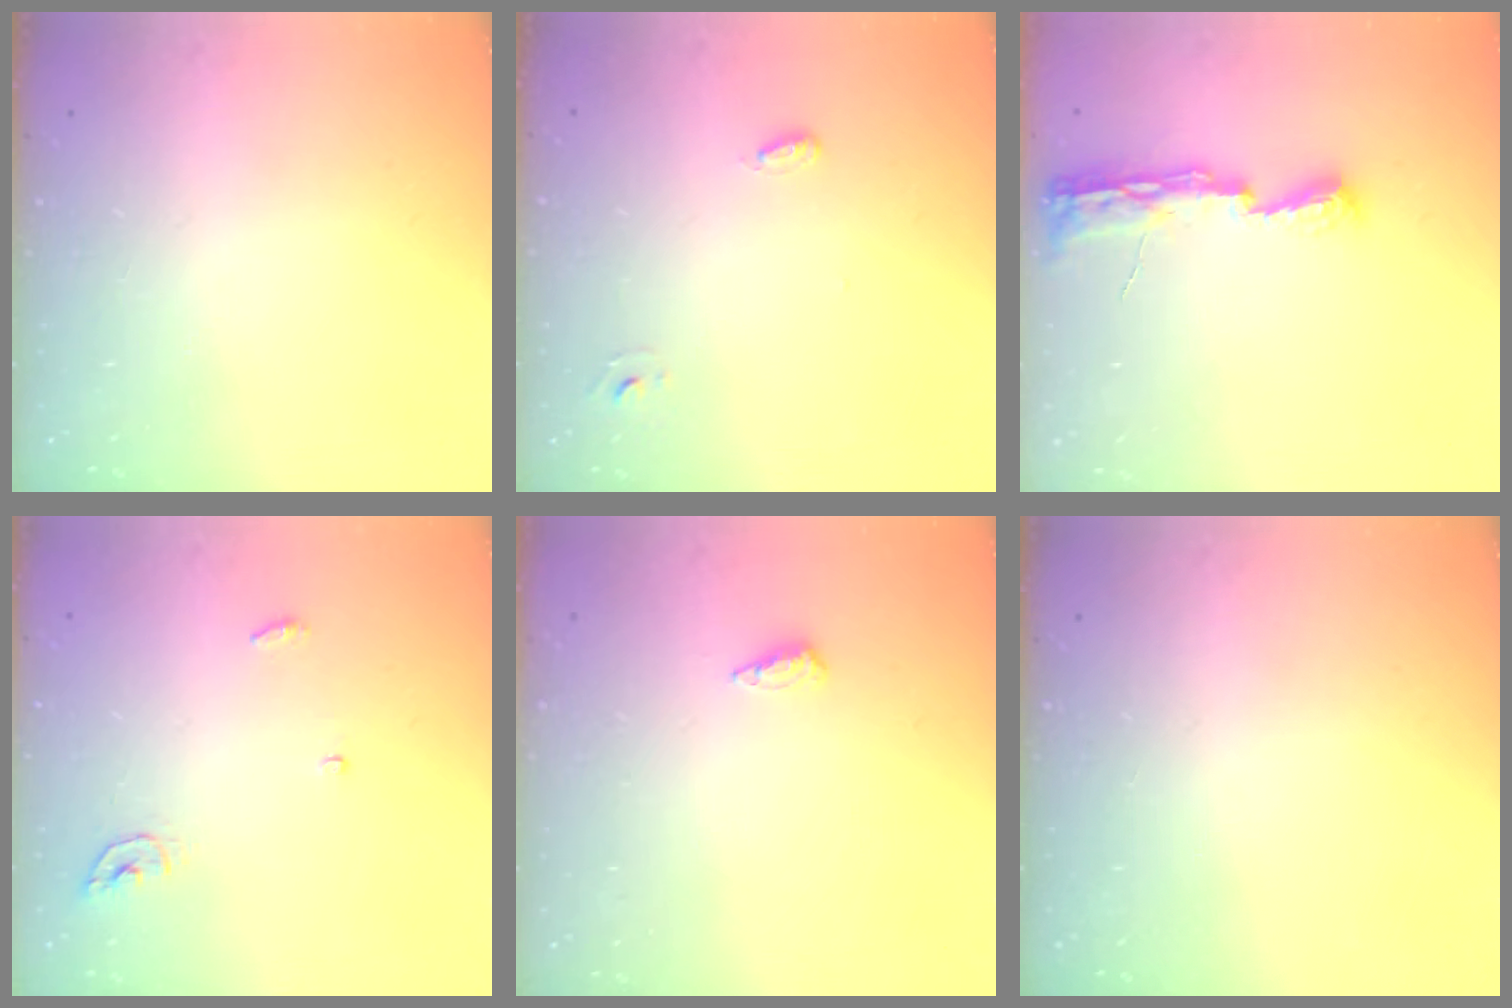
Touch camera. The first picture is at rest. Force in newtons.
{"total": 2.6, "press": 2.5, "slide": 0.6}
{"total": 8.0, "press": 8.0, "slide": 0.8}
{"total": 4.3, "press": 4.3, "slide": 0.3}
{"total": 6.1, "press": 6.0, "slide": 1.0}
{"total": 0.0}